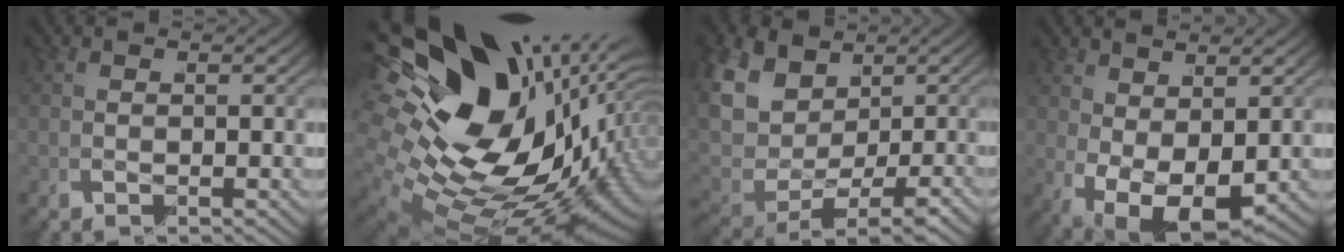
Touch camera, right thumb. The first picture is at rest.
{"total": 25.3, "force": [-0.8, 17.3, 18.5], "torque": [-0.316, -0.030, -0.006]}
{"total": 9.7, "force": [1.1, 7.5, 6.0], "torque": [-0.170, -0.023, 0.030]}
{"total": 7.2, "force": [-1.9, 4.8, 5.1], "torque": [-0.100, -0.035, -0.017]}